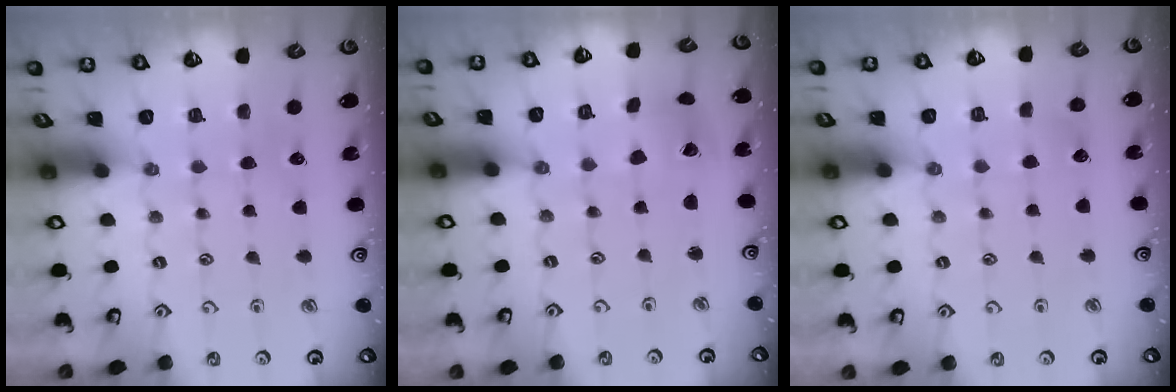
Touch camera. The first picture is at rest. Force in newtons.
{"total": 5.7, "press": 5.7, "slide": 0.6}
{"total": 2.9, "press": 2.9, "slide": 0.4}